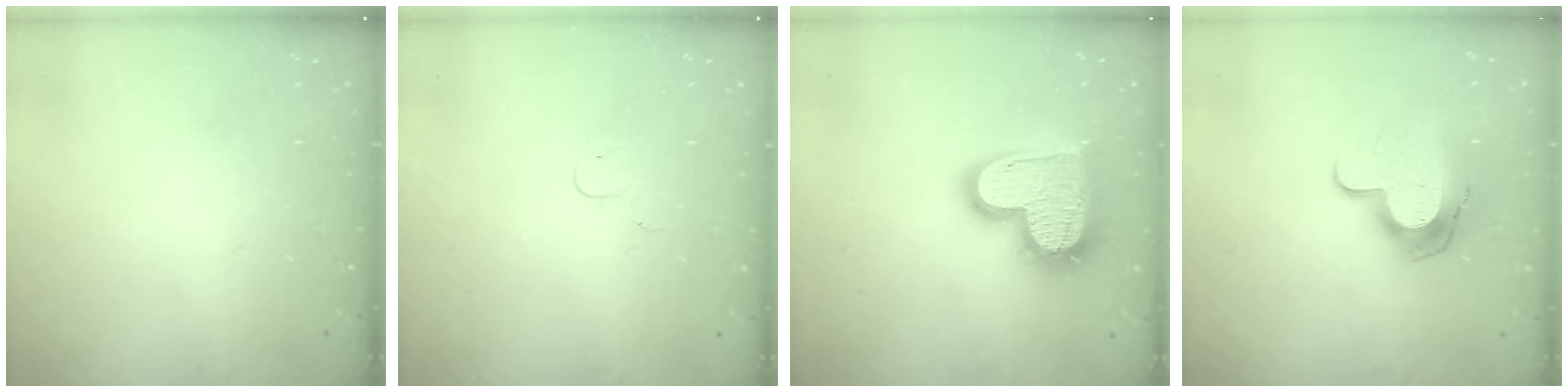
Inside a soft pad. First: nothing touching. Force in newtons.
{"total": 3.4, "press": 3.4, "slide": 0.4}
{"total": 20.1, "press": 20.0, "slide": 1.8}
{"total": 12.1, "press": 12.1, "slide": 0.4}